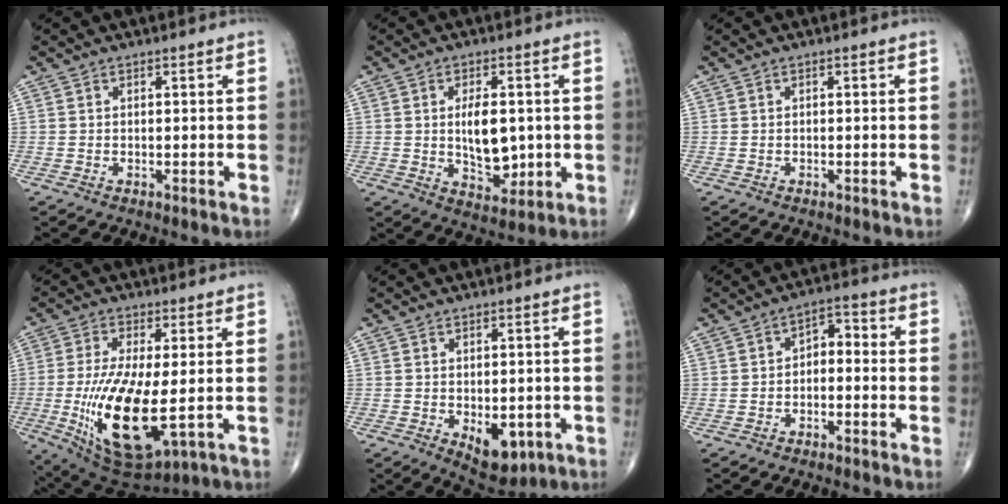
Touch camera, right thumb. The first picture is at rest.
{"total": 9.0, "force": [0.3, 4.9, 7.5], "torque": [-0.097, -0.011, 0.017]}
{"total": 0.0}
{"total": 17.9, "force": [-3.0, 6.7, 16.3], "torque": [-0.324, -0.022, -0.032]}
{"total": 7.2, "force": [-2.0, 4.1, 5.6], "torque": [-0.057, -0.009, -0.016]}
{"total": 4.5, "force": [-1.2, 2.9, 3.2], "torque": [-0.031, 0.037, -0.031]}